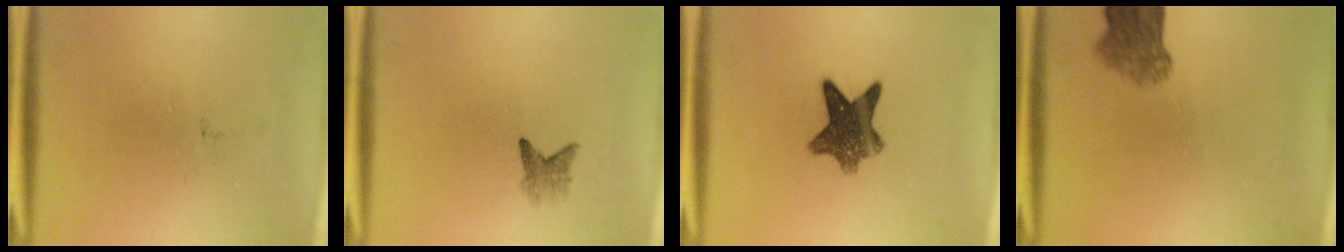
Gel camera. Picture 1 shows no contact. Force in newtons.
{"total": 1.8}
{"total": 8.8}
{"total": 5.4}